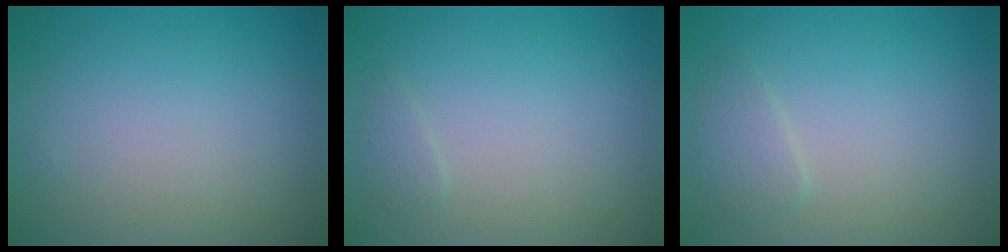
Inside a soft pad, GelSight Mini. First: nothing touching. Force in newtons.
{"total": 0.8, "press": 0.8, "slide": 0.1}
{"total": 1.5, "press": 1.5, "slide": 0.1}